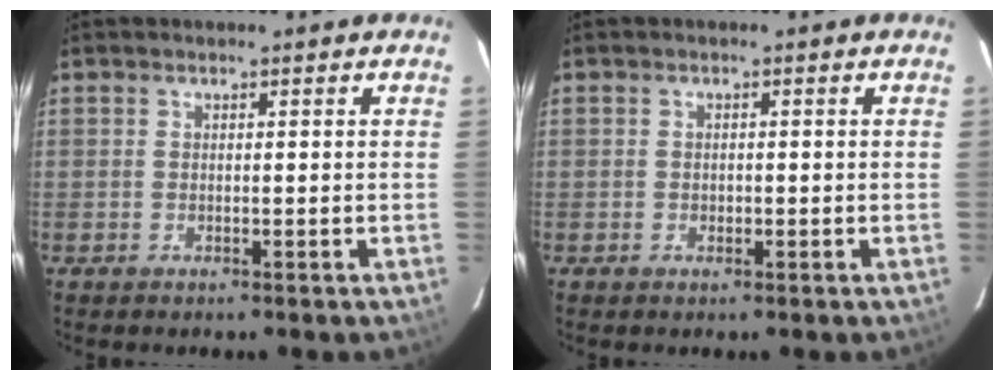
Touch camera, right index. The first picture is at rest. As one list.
[{"total": 1.0, "force": [-0.3, 0.8, 0.5], "torque": [-0.007, 0.002, -0.005]}]